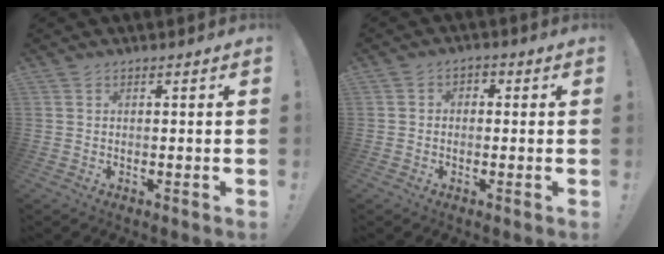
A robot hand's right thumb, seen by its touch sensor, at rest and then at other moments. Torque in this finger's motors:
{"motor_torque": [-0.42, 0.01, -0.06, 0.12, 0.05]}